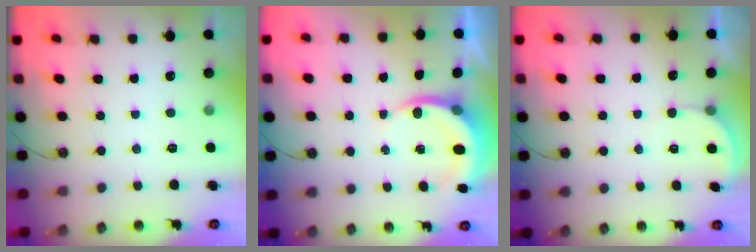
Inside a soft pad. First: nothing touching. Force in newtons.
{"total": 5.0, "press": 4.9, "slide": 0.7}
{"total": 2.2, "press": 2.2, "slide": 0.2}